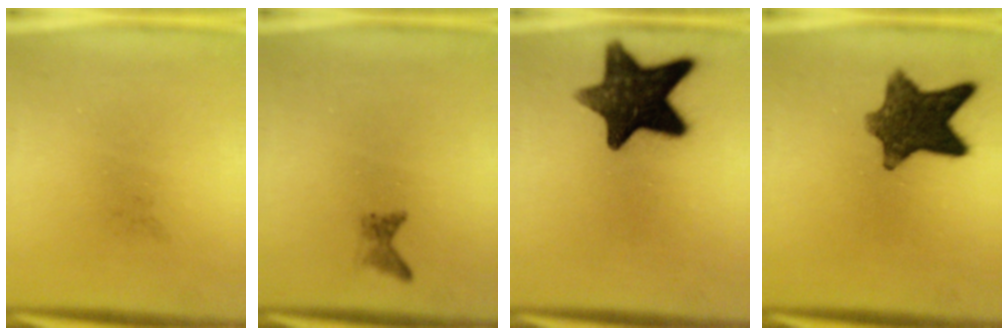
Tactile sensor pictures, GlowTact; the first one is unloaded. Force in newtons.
{"total": 1.2}
{"total": 13.9}
{"total": 10.6}